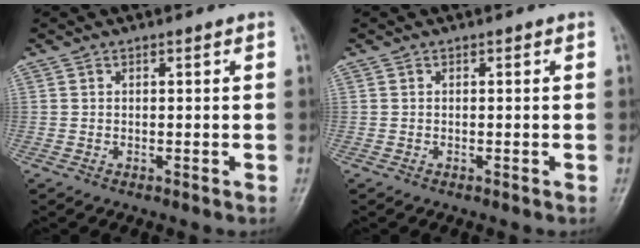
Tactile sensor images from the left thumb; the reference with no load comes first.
{"total": 0.0}